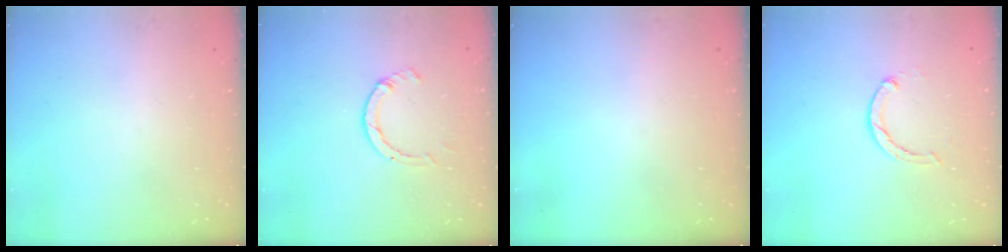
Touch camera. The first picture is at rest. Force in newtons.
{"total": 2.3, "press": 2.3, "slide": 0.3}
{"total": 0.0}
{"total": 1.7, "press": 1.6, "slide": 0.3}